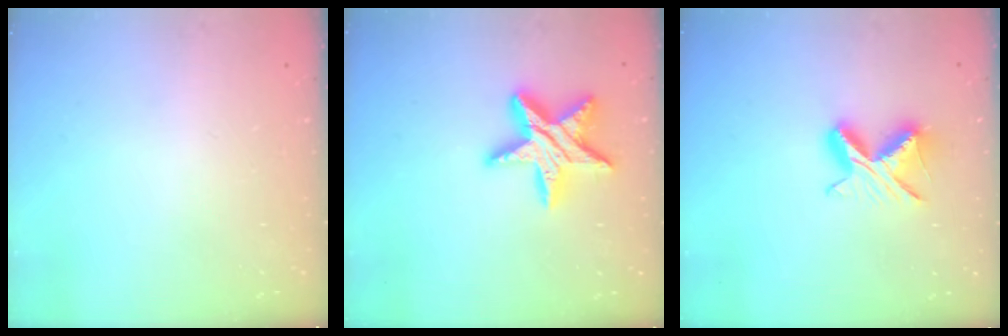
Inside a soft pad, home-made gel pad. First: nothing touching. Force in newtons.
{"total": 16.5, "press": 16.5, "slide": 1.1}
{"total": 8.7, "press": 8.6, "slide": 1.0}